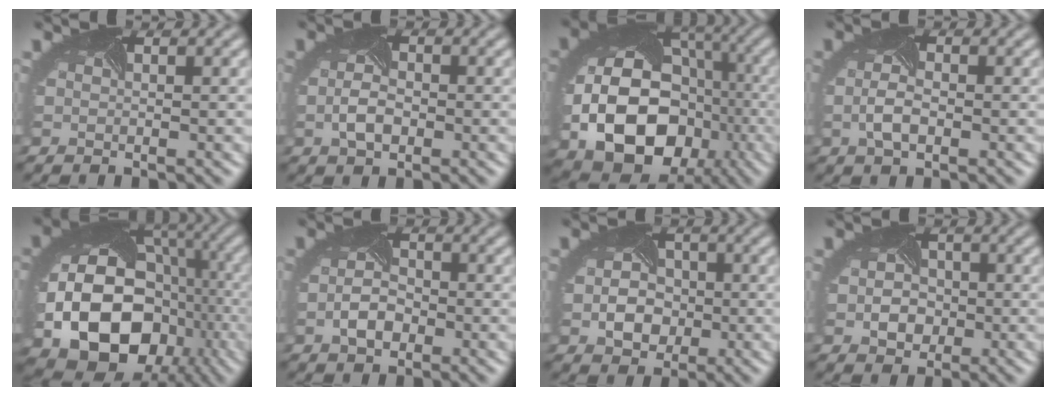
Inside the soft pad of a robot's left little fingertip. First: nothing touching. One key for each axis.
{"total": 2.4, "fx": -0.8, "fy": 1.4, "fz": 1.8, "tx": -0.046, "ty": -0.004, "tz": -0.013}
{"total": 13.9, "fx": -3.6, "fy": 10.6, "fz": 8.3, "tx": -0.163, "ty": -0.048, "tz": -0.041}
{"total": 2.3, "fx": -0.7, "fy": 1.0, "fz": 1.9, "tx": -0.046, "ty": -0.004, "tz": -0.013}
{"total": 18.8, "fx": -4.7, "fy": 14.8, "fz": 10.6, "tx": -0.190, "ty": -0.051, "tz": -0.065}
{"total": 2.6, "fx": -1.2, "fy": 1.6, "fz": 1.7, "tx": -0.039, "ty": -0.003, "tz": -0.023}
{"total": 4.0, "fx": -0.8, "fy": 3.2, "fz": 2.2, "tx": -0.038, "ty": -0.004, "tz": -0.015}
{"total": 3.0, "fx": -0.5, "fy": 2.5, "fz": 1.5, "tx": -0.024, "ty": -0.003, "tz": -0.014}